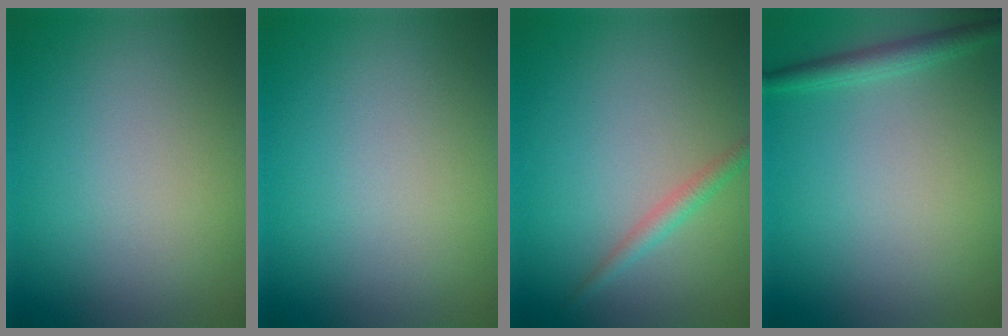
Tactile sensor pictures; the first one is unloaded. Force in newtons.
{"total": 0.0}
{"total": 1.6, "press": 1.6, "slide": 0.0}
{"total": 1.8, "press": 1.8, "slide": 0.1}